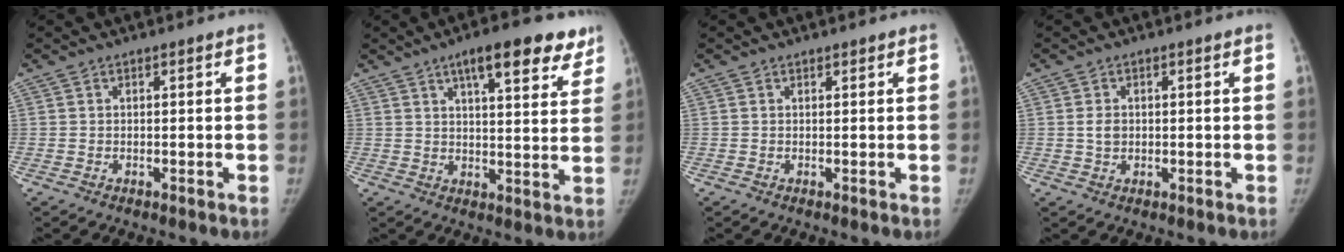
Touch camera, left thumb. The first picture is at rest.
{"total": 13.7, "force": [8.6, 4.4, 9.7], "torque": [-0.096, -0.031, 0.118]}
{"total": 0.6, "force": [0.6, 0.2, 0.2], "torque": [-0.003, -0.004, 0.009]}
{"total": 2.2, "force": [0.2, 1.7, 1.4], "torque": [-0.019, 0.000, 0.008]}